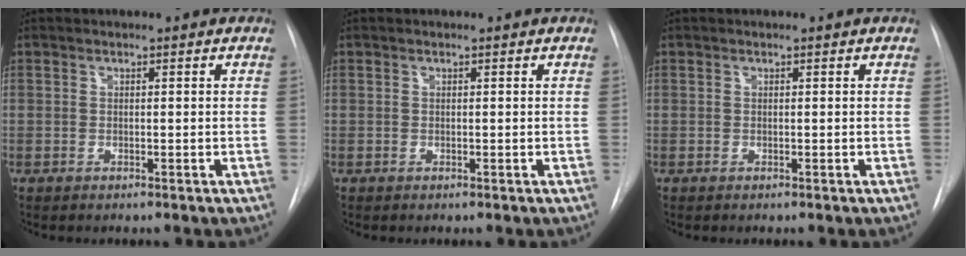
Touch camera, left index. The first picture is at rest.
{"total": 0.0}
{"total": 0.0}